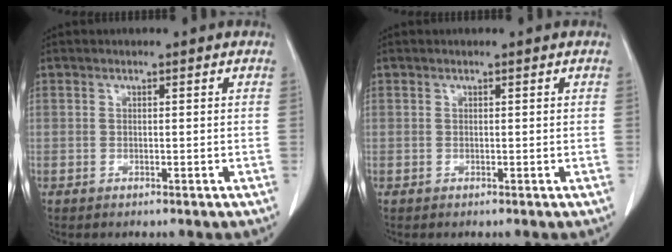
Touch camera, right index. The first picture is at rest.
{"total": 0.0}